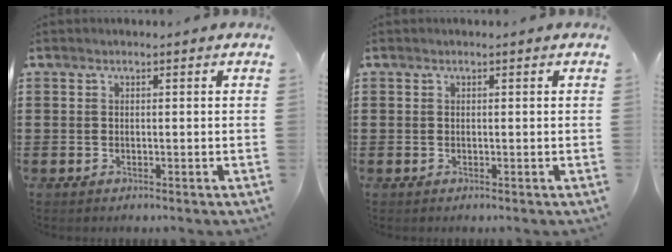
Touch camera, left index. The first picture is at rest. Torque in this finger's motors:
{"motor_torque": [0.14, -0.13, 0.00, 0.00]}